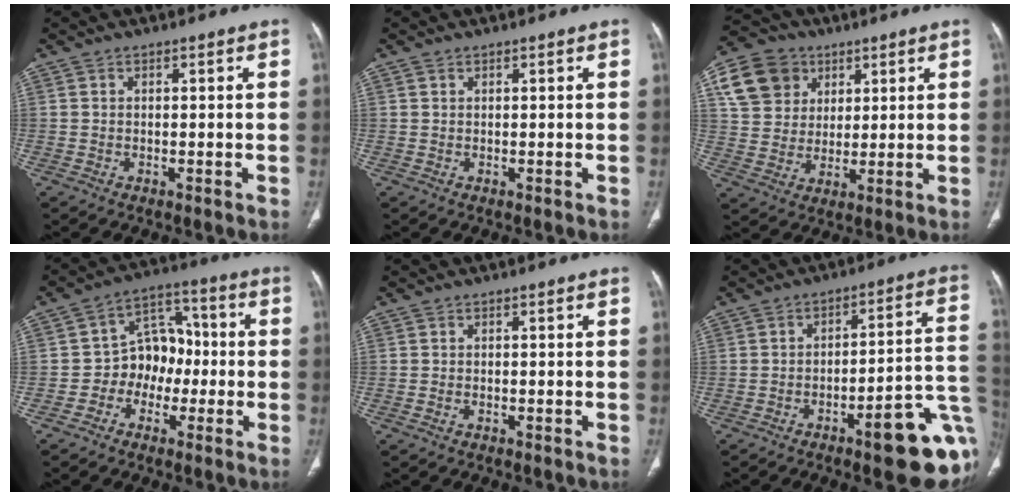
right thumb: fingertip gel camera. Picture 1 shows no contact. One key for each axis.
{"total": 0.5, "fx": 0.3, "fy": 0.4, "fz": 0.2, "tx": -0.003, "ty": 0.000, "tz": 0.006}
{"total": 13.2, "fx": 5.5, "fy": 10.9, "fz": 5.0, "tx": -0.076, "ty": 0.001, "tz": 0.100}
{"total": 9.6, "fx": -1.9, "fy": 7.7, "fz": 5.4, "tx": -0.037, "ty": 0.041, "tz": -0.045}
{"total": 0.6, "fx": -0.3, "fy": 0.3, "fz": 0.3, "tx": -0.011, "ty": 0.003, "tz": -0.005}
{"total": 18.2, "fx": -7.1, "fy": 4.6, "fz": 16.1, "tx": -0.133, "ty": 0.045, "tz": -0.085}